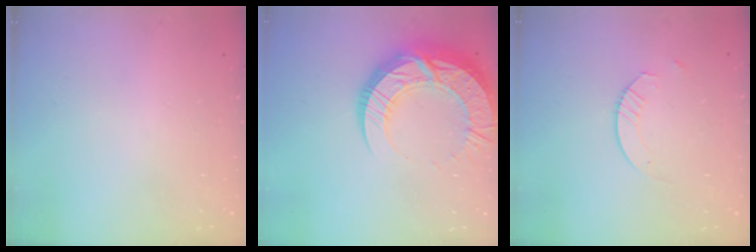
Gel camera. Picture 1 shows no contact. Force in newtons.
{"total": 22.5, "press": 22.4, "slide": 1.8}
{"total": 4.5, "press": 4.5, "slide": 0.5}